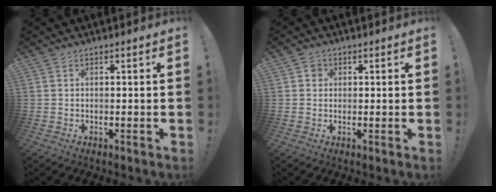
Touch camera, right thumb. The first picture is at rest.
{"total": 2.2, "force": [0.4, 2.1, 0.6], "torque": [-0.006, 0.003, 0.006]}